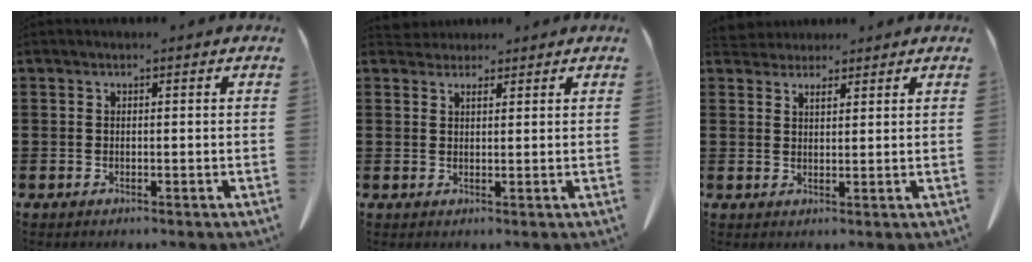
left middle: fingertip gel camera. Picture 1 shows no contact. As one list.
[{"total": 1.6, "force": [1.4, 0.7, 0.3], "torque": [-0.001, 0.001, 0.026]}, {"total": 2.3, "force": [2.1, 0.9, 0.3], "torque": [-0.005, 0.000, 0.037]}]